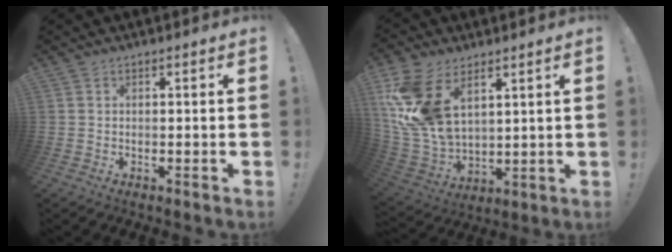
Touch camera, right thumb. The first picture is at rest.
{"total": 17.4, "force": [7.7, 10.9, 11.1], "torque": [-0.233, -0.042, 0.148]}